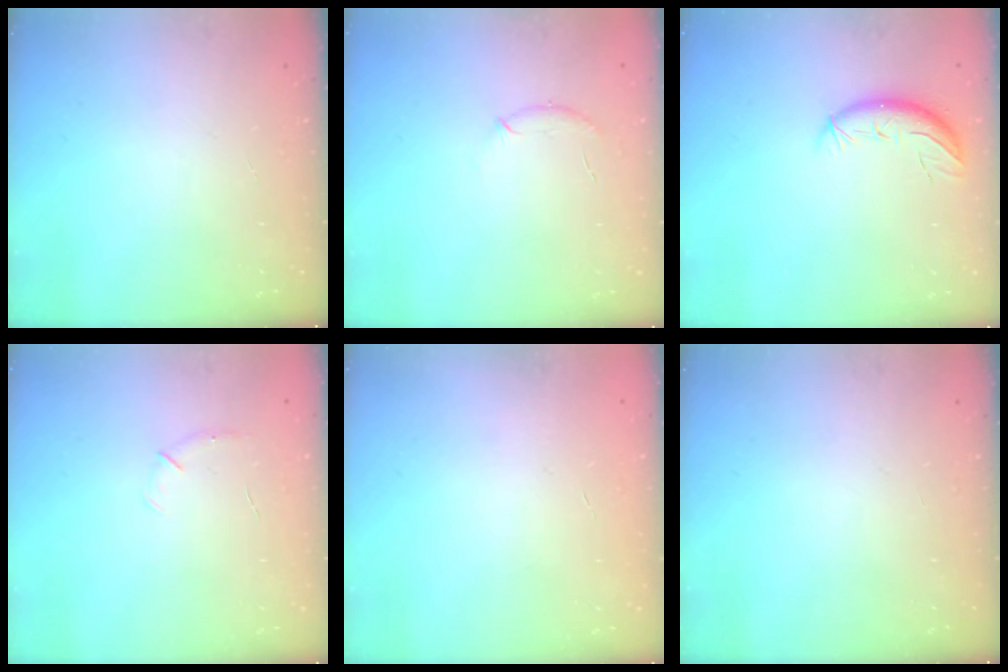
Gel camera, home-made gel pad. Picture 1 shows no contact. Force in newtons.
{"total": 6.1, "press": 5.9, "slide": 1.4}
{"total": 9.6, "press": 9.3, "slide": 2.5}
{"total": 4.1, "press": 4.0, "slide": 1.0}
{"total": 0.6, "press": 0.6, "slide": 0.2}
{"total": 0.0}